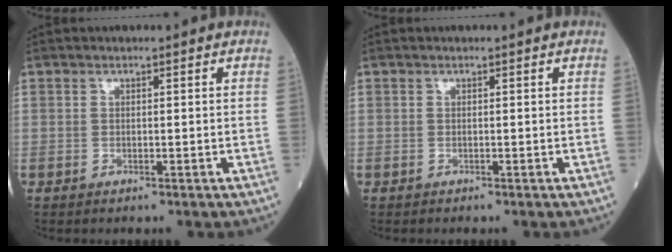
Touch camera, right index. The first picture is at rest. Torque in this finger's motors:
{"motor_torque": [-0.11, -0.03, -0.03, -0.01]}